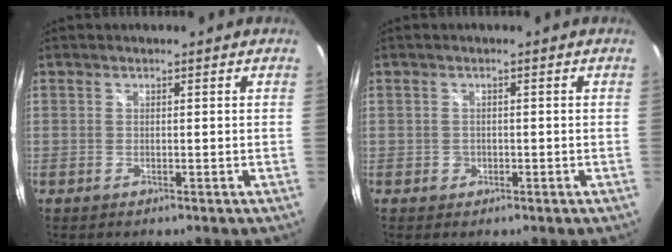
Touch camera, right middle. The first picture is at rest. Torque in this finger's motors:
{"motor_torque": [0.33, -0.38, 0.00, 0.01]}